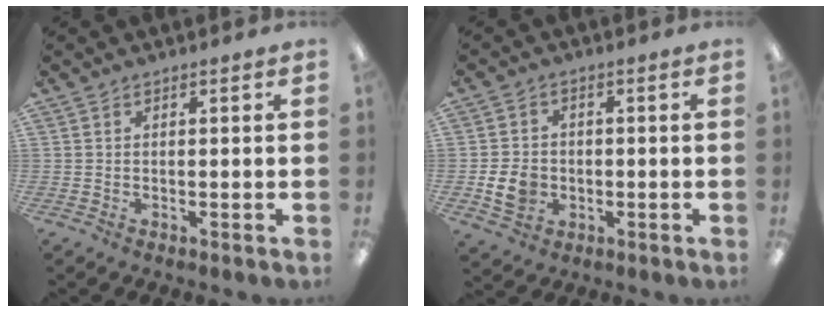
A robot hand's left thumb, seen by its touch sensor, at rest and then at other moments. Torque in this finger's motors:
{"motor_torque": [-0.19, 0.29, 0.08, -0.10, 0.01]}